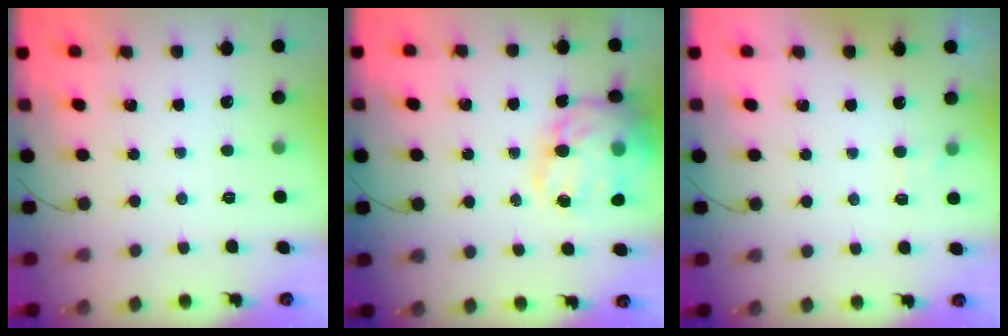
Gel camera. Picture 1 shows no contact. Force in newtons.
{"total": 23.9, "press": 23.4, "slide": 4.9}
{"total": 3.7, "press": 3.6, "slide": 1.1}